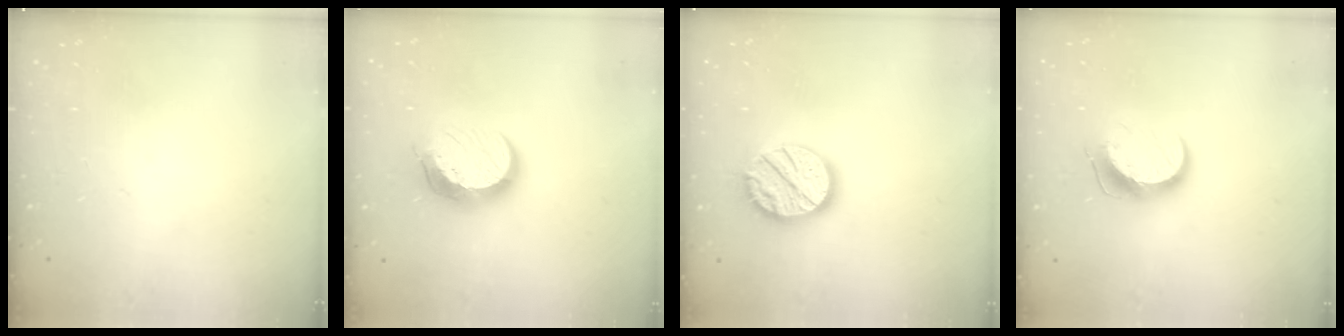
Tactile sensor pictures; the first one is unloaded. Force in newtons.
{"total": 12.2, "press": 12.1, "slide": 0.9}
{"total": 14.8, "press": 14.8, "slide": 0.9}
{"total": 11.6, "press": 11.6, "slide": 0.5}